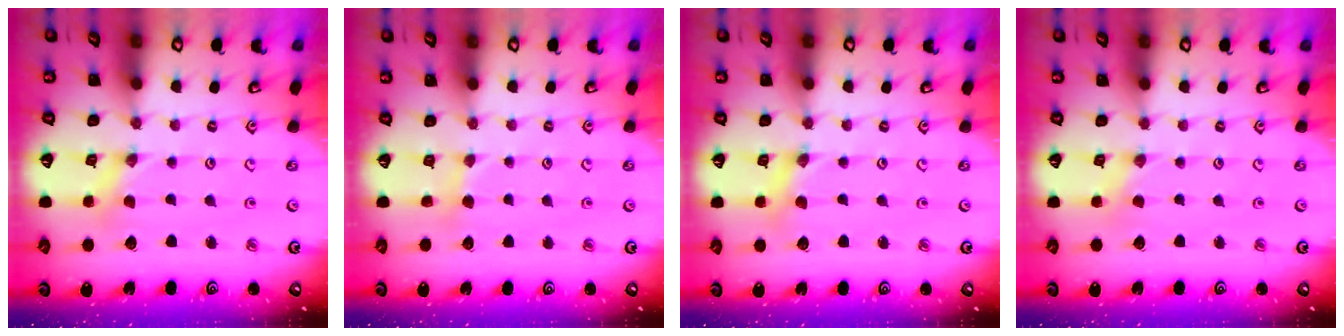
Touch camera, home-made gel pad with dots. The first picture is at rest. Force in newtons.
{"total": 3.2, "press": 3.2, "slide": 0.4}
{"total": 1.9, "press": 1.9, "slide": 0.3}
{"total": 0.0}